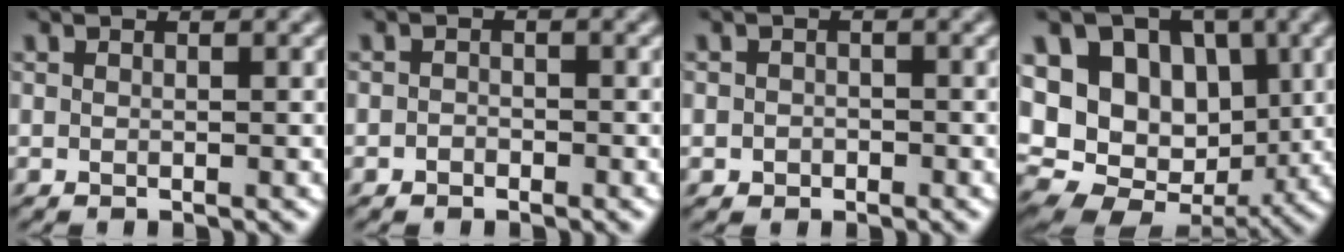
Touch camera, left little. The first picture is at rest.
{"total": 0.9, "force": [-0.5, 0.7, 0.2], "torque": [0.006, -0.002, -0.016]}
{"total": 1.3, "force": [-0.4, 1.3, 0.2], "torque": [0.012, 0.000, -0.013]}
{"total": 14.1, "force": [2.9, 10.5, 8.9], "torque": [-0.149, 0.016, 0.049]}